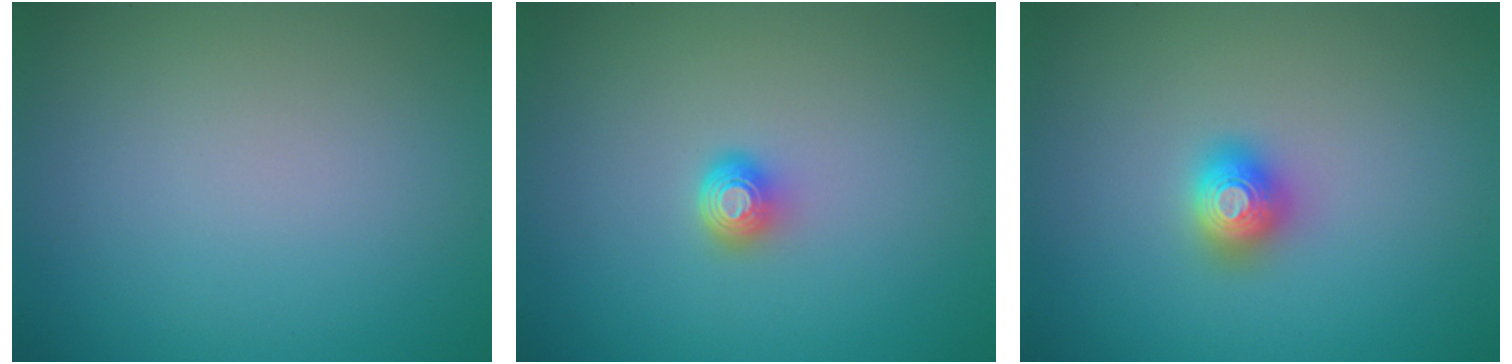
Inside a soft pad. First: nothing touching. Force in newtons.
{"total": 1.7, "press": 1.3, "slide": 1.1}
{"total": 2.0, "press": 2.0, "slide": 0.1}